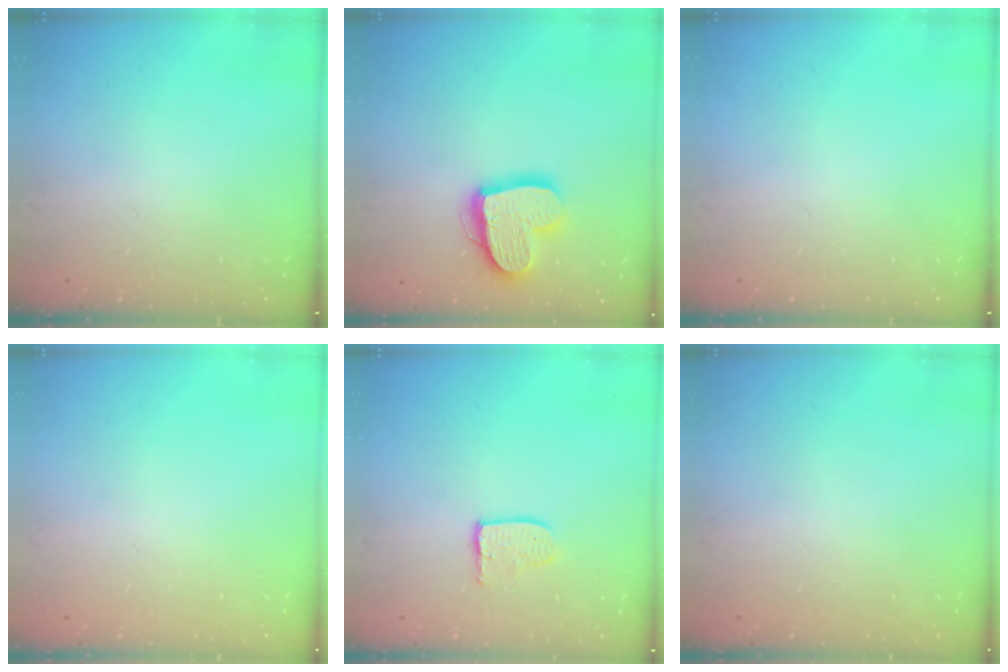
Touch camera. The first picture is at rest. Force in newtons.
{"total": 16.0, "press": 16.0, "slide": 1.5}
{"total": 0.0}
{"total": 0.0}
{"total": 5.5, "press": 5.5, "slide": 0.2}
{"total": 0.0}